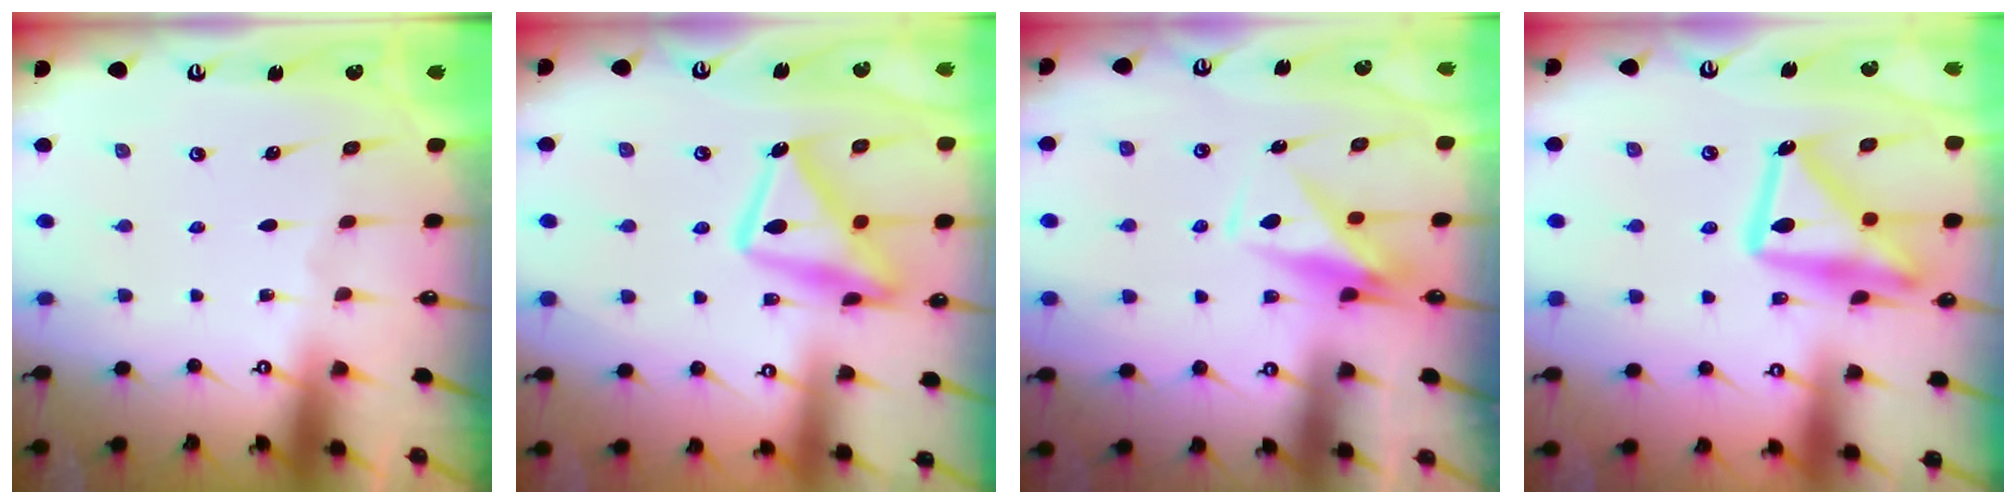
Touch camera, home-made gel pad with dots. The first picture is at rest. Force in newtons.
{"total": 16.5, "press": 16.5, "slide": 1.3}
{"total": 7.9, "press": 7.8, "slide": 1.0}
{"total": 21.2, "press": 21.1, "slide": 1.6}